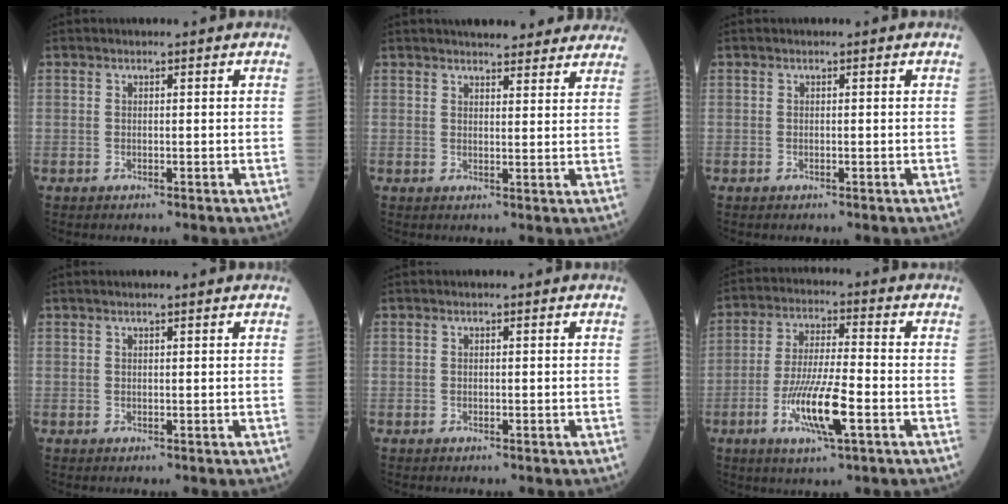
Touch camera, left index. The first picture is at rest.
{"total": 12.4, "force": [11.2, 3.0, 4.6], "torque": [-0.036, 0.009, 0.121]}
{"total": 0.0}
{"total": 1.4, "force": [1.1, 0.0, 0.9], "torque": [-0.012, 0.012, 0.017]}
{"total": 0.0}
{"total": 10.3, "force": [-4.0, 1.2, 9.4], "torque": [-0.185, -0.016, -0.074]}